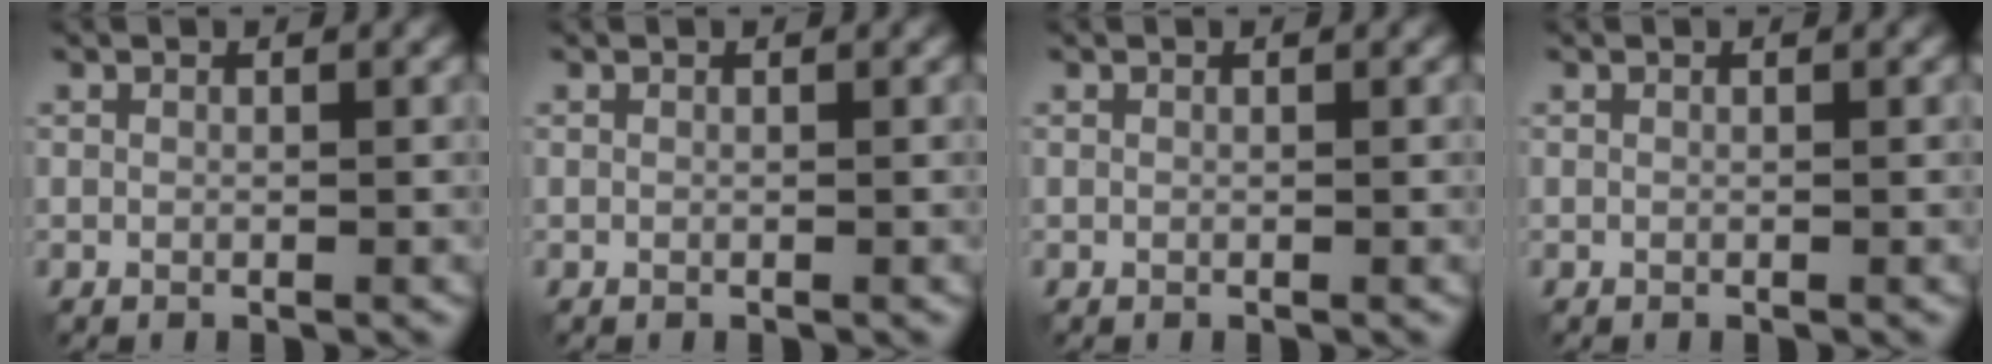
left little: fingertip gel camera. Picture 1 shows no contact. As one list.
[{"total": 0.0}, {"total": 0.0}, {"total": 0.0}]